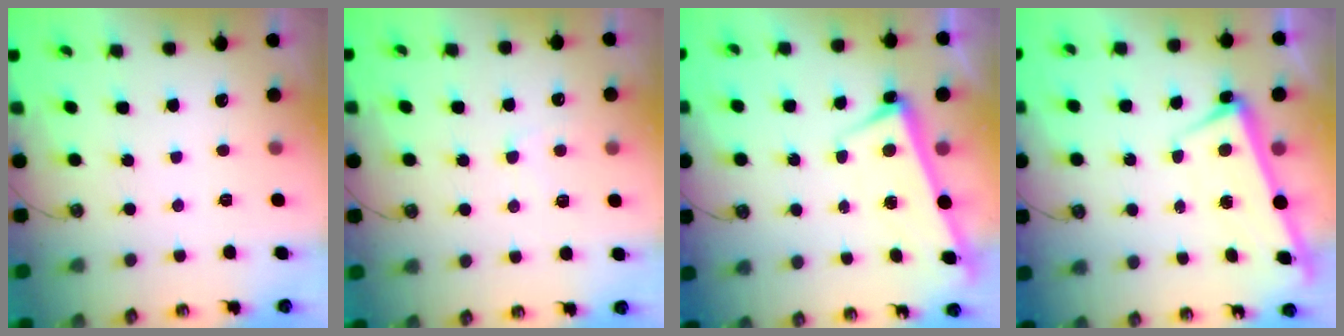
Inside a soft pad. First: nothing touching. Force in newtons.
{"total": 2.6, "press": 2.5, "slide": 0.4}
{"total": 2.5, "press": 2.4, "slide": 0.9}
{"total": 2.4, "press": 2.3, "slide": 0.9}